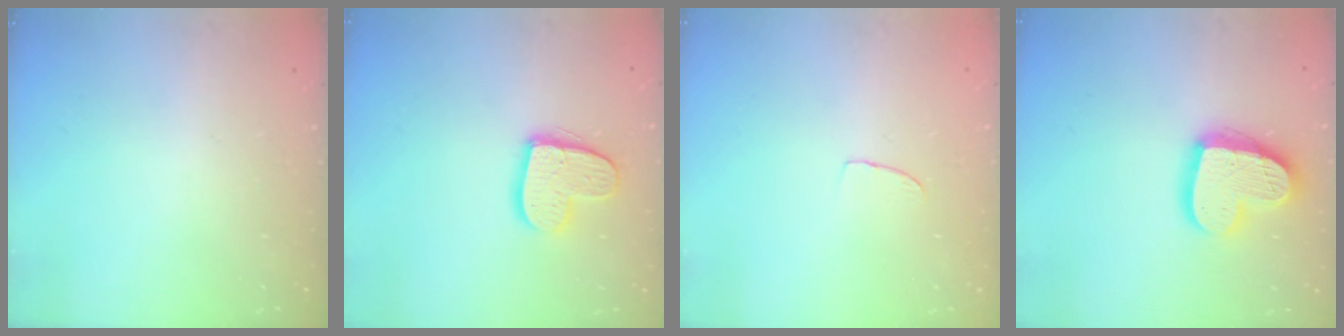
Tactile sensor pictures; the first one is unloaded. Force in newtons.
{"total": 13.1, "press": 13.1, "slide": 0.9}
{"total": 2.5, "press": 2.5, "slide": 0.1}
{"total": 17.2, "press": 17.1, "slide": 1.5}